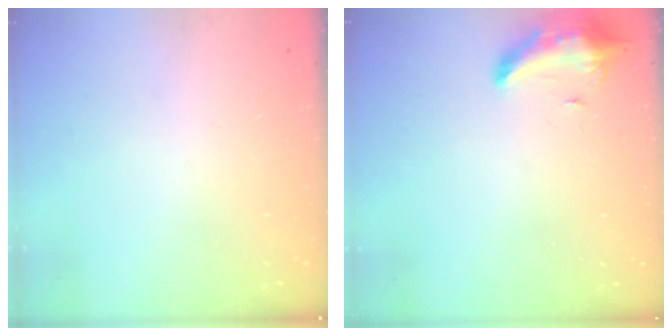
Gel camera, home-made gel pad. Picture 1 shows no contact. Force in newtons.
{"total": 8.3, "press": 8.2, "slide": 1.5}